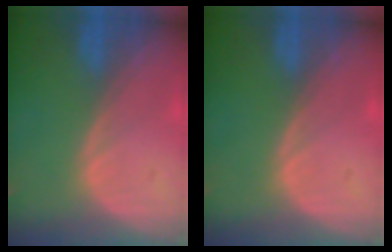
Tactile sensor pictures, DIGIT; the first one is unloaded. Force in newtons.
{"total": 0.0}